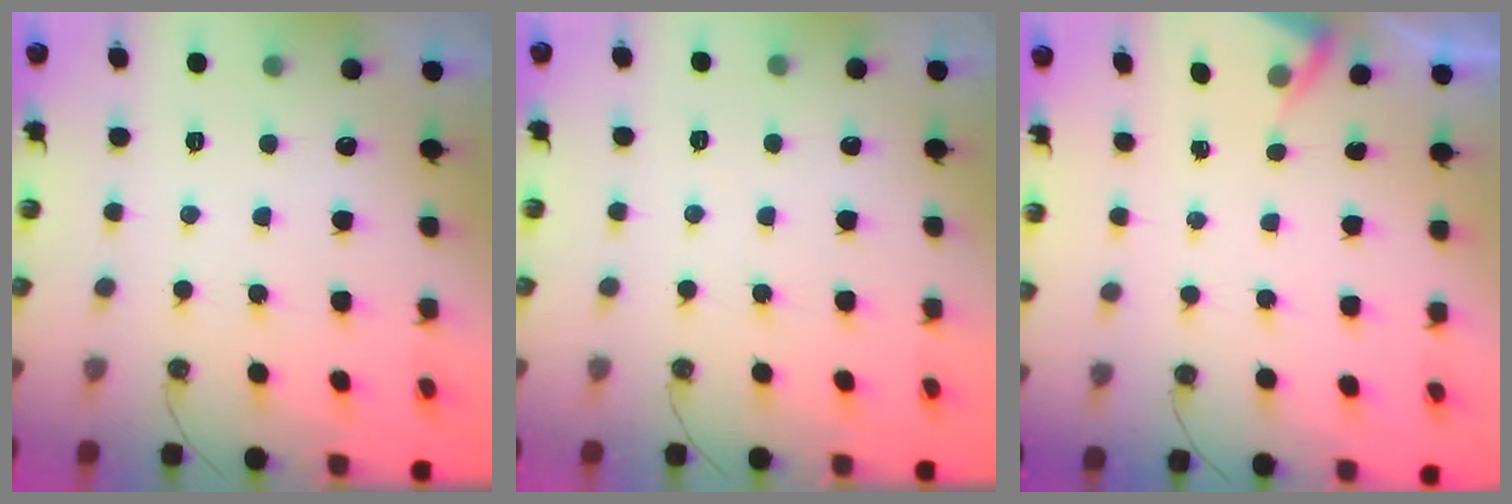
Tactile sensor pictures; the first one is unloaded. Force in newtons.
{"total": 2.6, "press": 2.6, "slide": 0.5}
{"total": 2.9, "press": 2.9, "slide": 0.4}